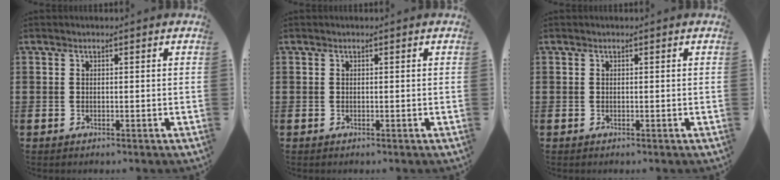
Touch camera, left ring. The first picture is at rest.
{"total": 0.0}
{"total": 0.0}